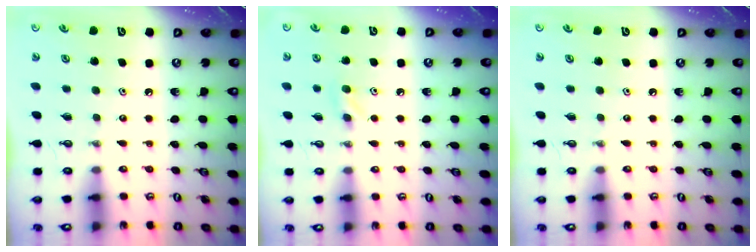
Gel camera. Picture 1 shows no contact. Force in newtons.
{"total": 5.1, "press": 4.9, "slide": 1.4}
{"total": 0.0}